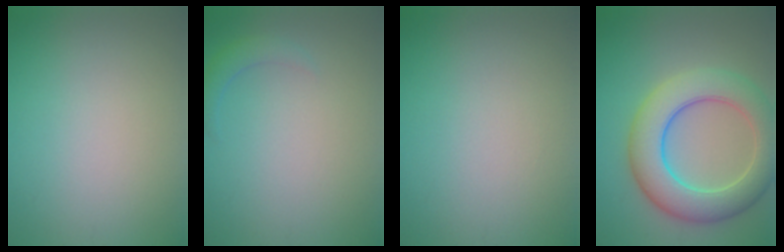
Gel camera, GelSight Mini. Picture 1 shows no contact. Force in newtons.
{"total": 1.4, "press": 1.4, "slide": 0.1}
{"total": 0.0}
{"total": 8.4, "press": 8.3, "slide": 0.6}